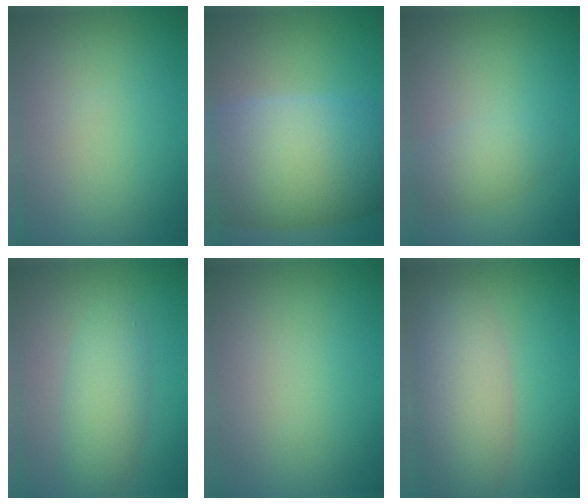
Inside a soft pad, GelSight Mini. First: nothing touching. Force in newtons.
{"total": 13.7, "press": 13.7, "slide": 0.4}
{"total": 2.4, "press": 2.4, "slide": 0.0}
{"total": 3.6, "press": 3.6, "slide": 0.1}
{"total": 0.0}
{"total": 5.9, "press": 5.9, "slide": 0.4}